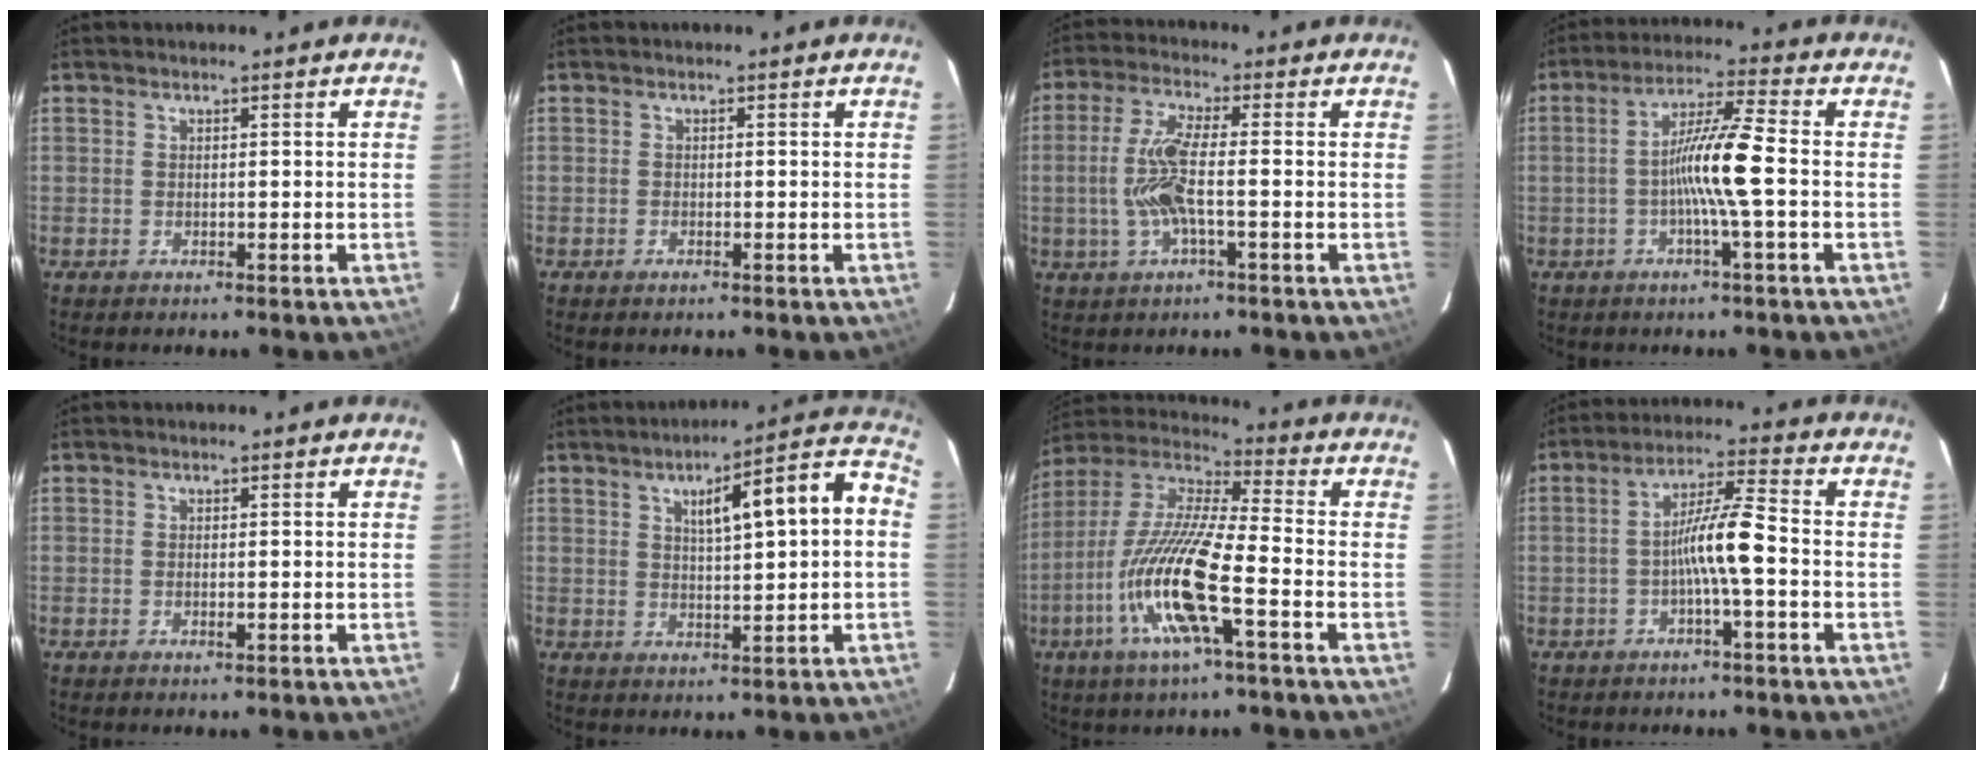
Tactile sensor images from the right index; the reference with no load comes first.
{"total": 0.5, "force": [-0.4, 0.3, 0.3], "torque": [-0.008, -0.001, -0.004]}
{"total": 7.5, "force": [-1.1, 0.9, 7.4], "torque": [-0.160, 0.002, -0.026]}
{"total": 8.8, "force": [-1.3, -0.6, 8.7], "torque": [-0.160, 0.007, -0.030]}
{"total": 0.8, "force": [-0.2, 0.2, 0.8], "torque": [-0.016, -0.002, -0.001]}
{"total": 11.8, "force": [2.3, 1.6, 11.5], "torque": [-0.159, 0.034, 0.032]}
{"total": 16.5, "force": [-5.6, 1.8, 15.4], "torque": [-0.327, -0.009, -0.110]}
{"total": 7.4, "force": [-1.5, 0.0, 7.3], "torque": [-0.132, 0.014, -0.030]}